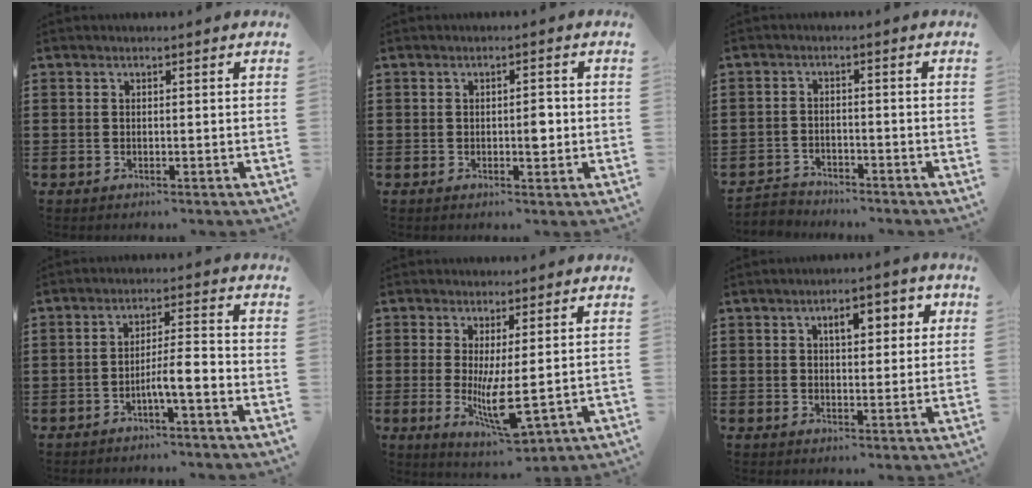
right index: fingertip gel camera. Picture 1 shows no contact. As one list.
[{"total": 2.5, "force": [-0.2, 1.0, 2.3], "torque": [-0.035, -0.003, -0.006]}, {"total": 2.7, "force": [-2.6, 0.6, -0.3], "torque": [-0.004, 0.001, -0.059]}, {"total": 4.7, "force": [-2.5, 0.2, 4.0], "torque": [-0.070, -0.001, -0.045]}, {"total": 7.7, "force": [-1.5, 1.6, 7.4], "torque": [-0.152, -0.026, -0.024]}, {"total": 4.5, "force": [1.5, 2.2, 3.6], "torque": [-0.054, 0.003, 0.017]}]